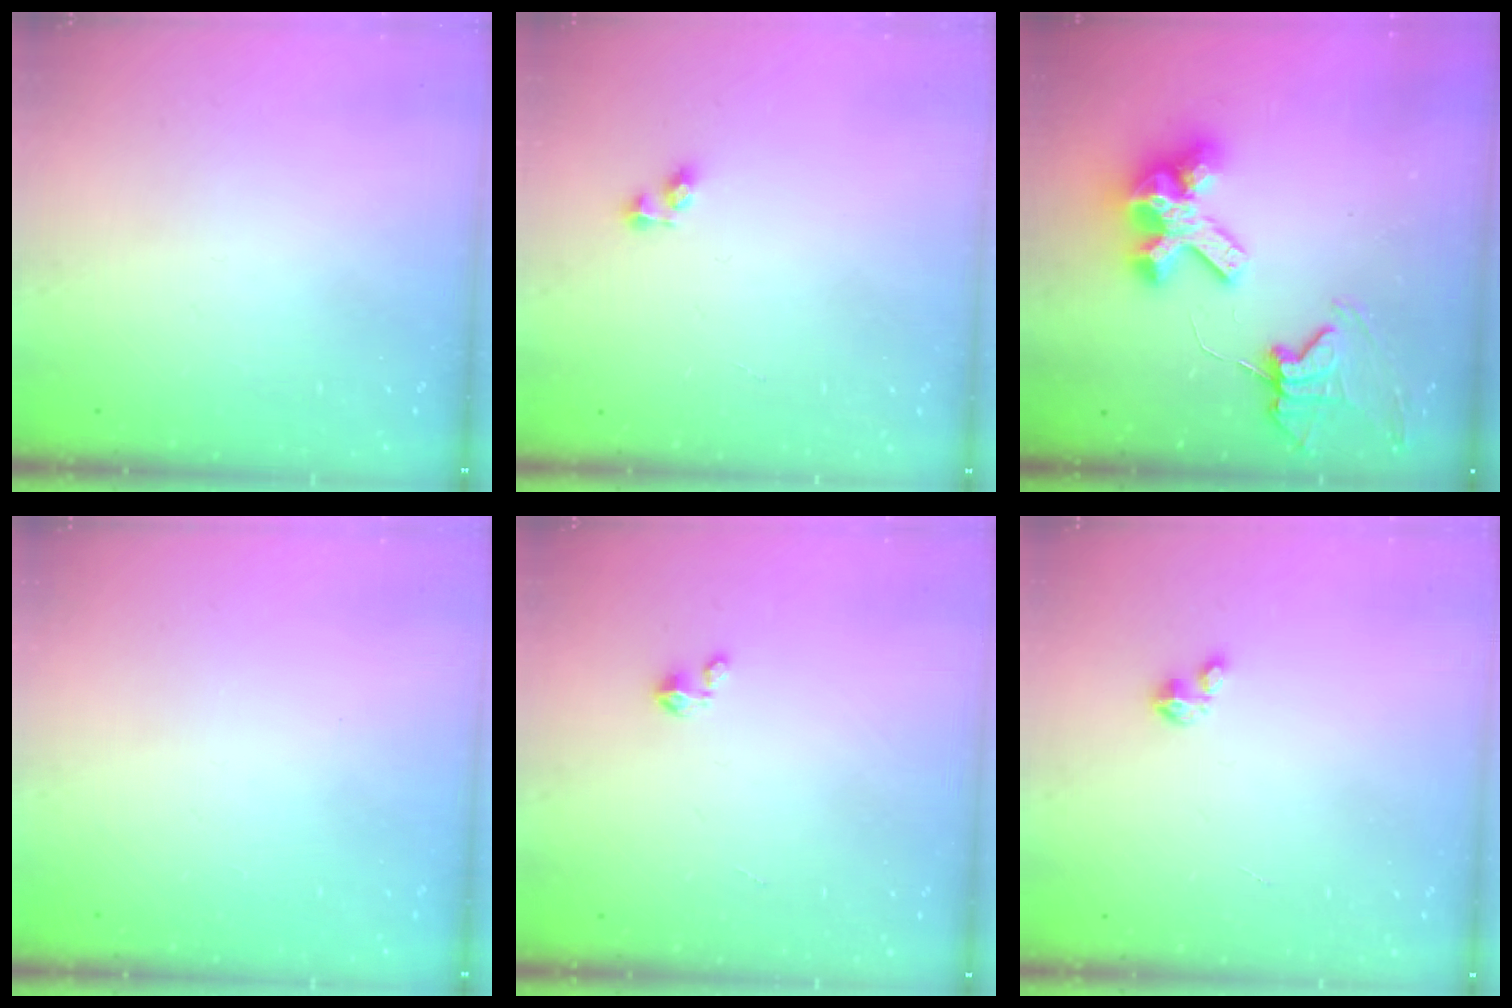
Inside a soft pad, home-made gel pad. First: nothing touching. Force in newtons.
{"total": 3.9, "press": 3.9, "slide": 0.6}
{"total": 11.7, "press": 11.6, "slide": 1.3}
{"total": 0.0}
{"total": 1.5, "press": 1.5, "slide": 0.1}
{"total": 1.2, "press": 1.2, "slide": 0.2}